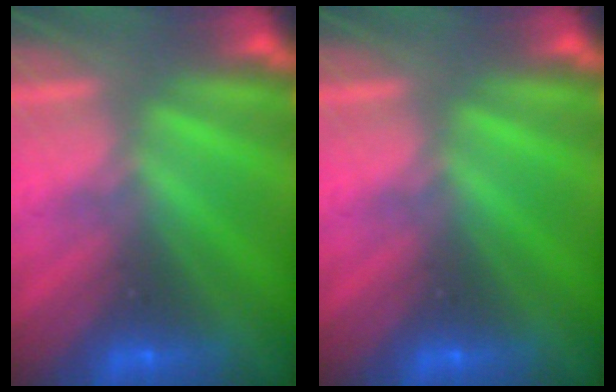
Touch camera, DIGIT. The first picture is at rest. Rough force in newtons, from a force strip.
{"total": 0.0}